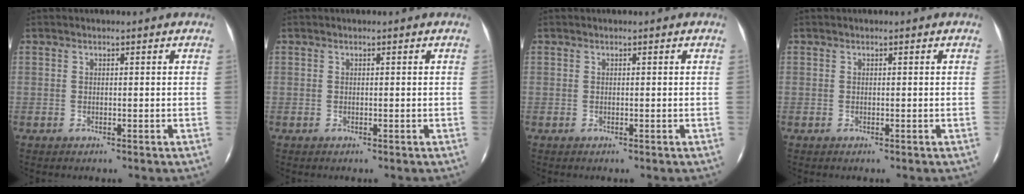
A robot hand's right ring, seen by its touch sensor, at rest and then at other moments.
{"total": 0.0}
{"total": 0.0}
{"total": 0.0}